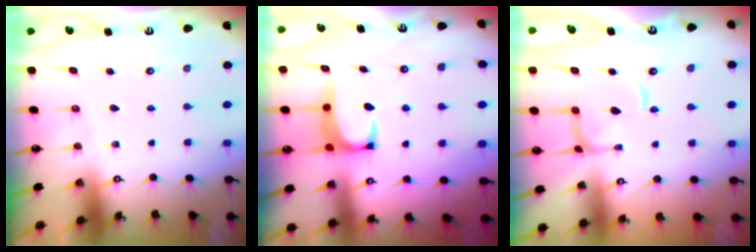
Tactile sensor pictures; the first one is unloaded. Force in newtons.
{"total": 2.0, "press": 2.0, "slide": 0.3}
{"total": 2.8, "press": 2.7, "slide": 0.5}